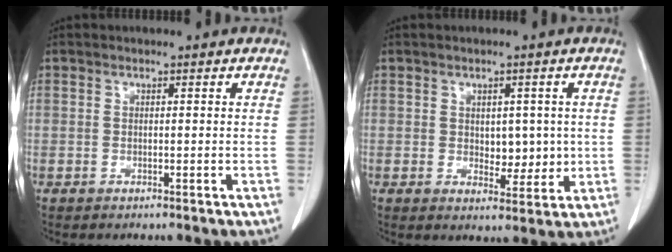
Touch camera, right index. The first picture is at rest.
{"total": 4.8, "force": [0.3, 2.8, 3.9], "torque": [-0.045, -0.004, 0.014]}